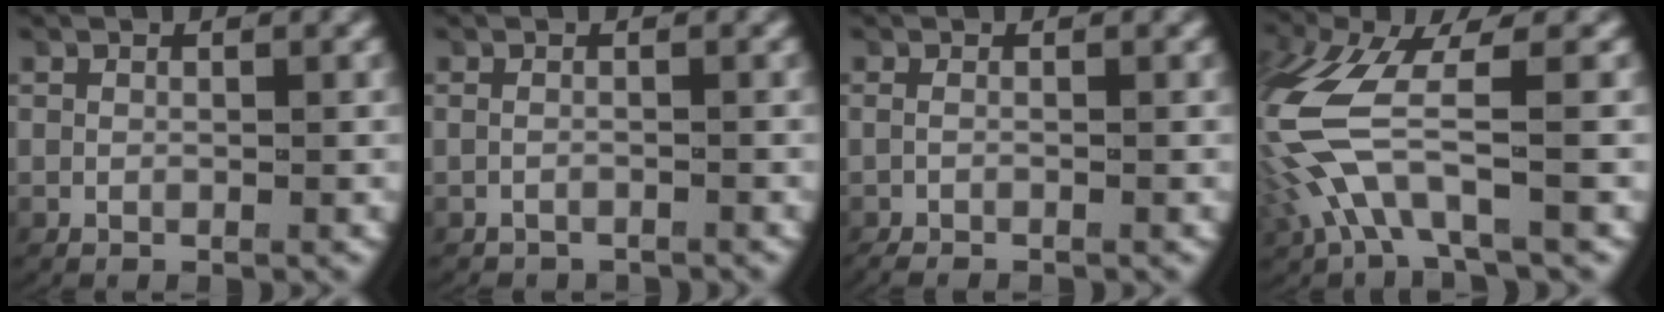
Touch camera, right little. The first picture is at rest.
{"total": 1.3, "force": [-1.3, 0.0, -0.1], "torque": [-0.002, -0.007, -0.017]}
{"total": 1.5, "force": [-1.4, 0.1, 0.7], "torque": [-0.014, -0.005, -0.019]}
{"total": 6.1, "force": [-1.0, 3.1, 5.2], "torque": [-0.146, -0.019, -0.009]}